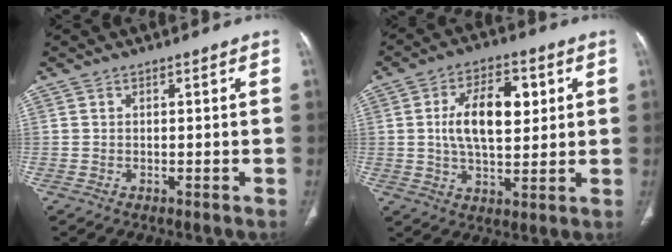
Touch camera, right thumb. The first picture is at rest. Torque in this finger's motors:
{"motor_torque": [-0.41, 0.68, 1.20, 0.09, 0.19]}